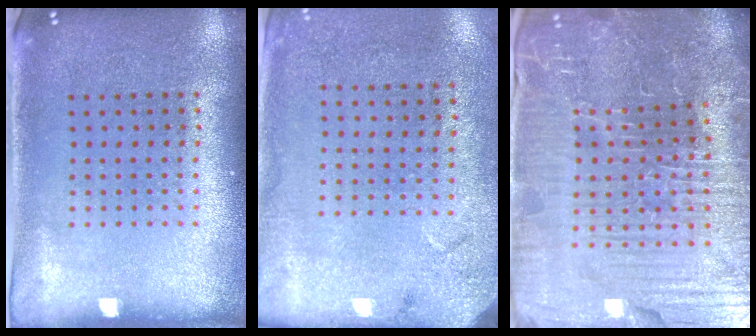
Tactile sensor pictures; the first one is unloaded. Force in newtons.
{"total": 2.7, "press": 2.2, "slide": 1.6}
{"total": 5.9, "press": 5.6, "slide": 1.9}